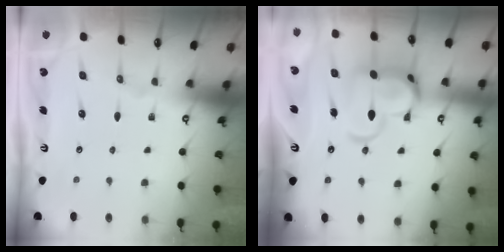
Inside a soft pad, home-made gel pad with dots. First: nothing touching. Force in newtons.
{"total": 9.5, "press": 9.4, "slide": 1.4}